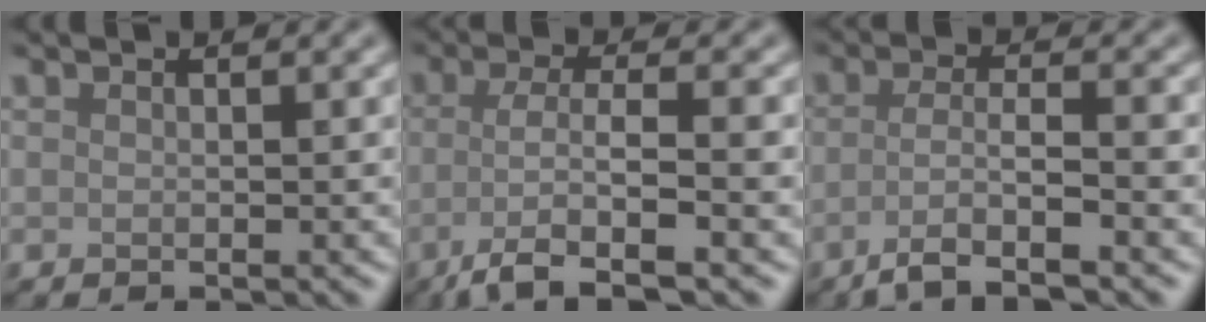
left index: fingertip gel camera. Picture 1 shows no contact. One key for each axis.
{"total": 5.3, "fx": -2.3, "fy": 1.1, "fz": 4.7, "tx": -0.081, "ty": -0.004, "tz": -0.051}
{"total": 4.5, "fx": -2.5, "fy": 0.8, "fz": 3.7, "tx": -0.062, "ty": 0.001, "tz": -0.057}